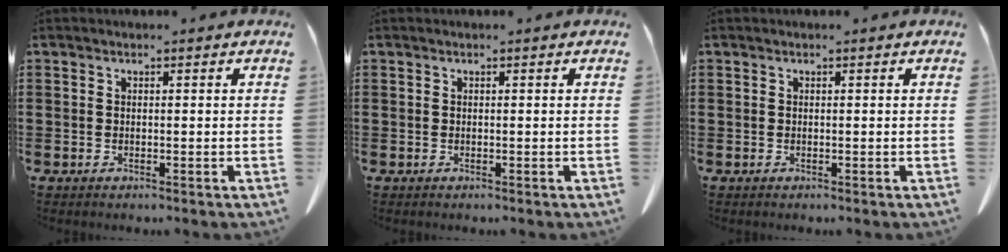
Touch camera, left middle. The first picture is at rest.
{"total": 0.0}
{"total": 0.0}